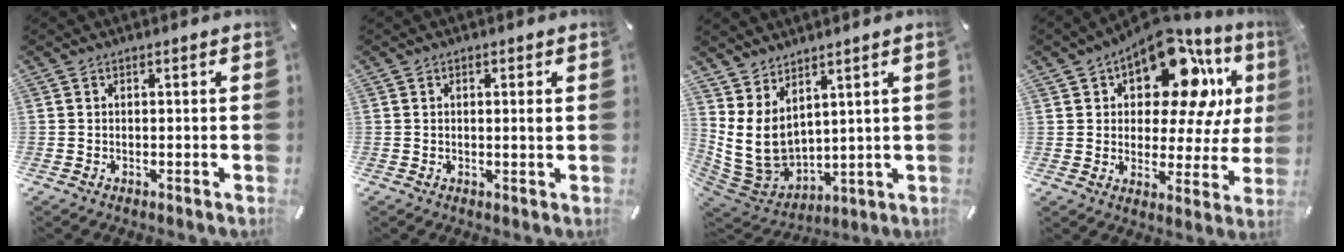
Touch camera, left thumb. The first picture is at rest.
{"total": 1.3, "force": [0.4, 0.2, 1.2], "torque": [-0.016, -0.002, 0.004]}
{"total": 10.8, "force": [3.3, 8.3, 5.9], "torque": [-0.137, -0.033, 0.071]}
{"total": 17.6, "force": [9.9, 9.0, 11.4], "torque": [-0.174, -0.070, 0.169]}